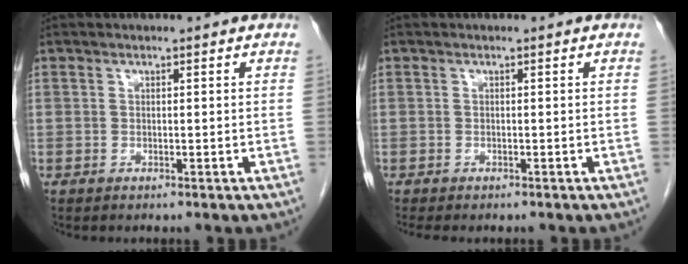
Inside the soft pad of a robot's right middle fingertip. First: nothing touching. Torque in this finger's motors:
{"motor_torque": [0.19, -0.10, 0.02, 0.02]}